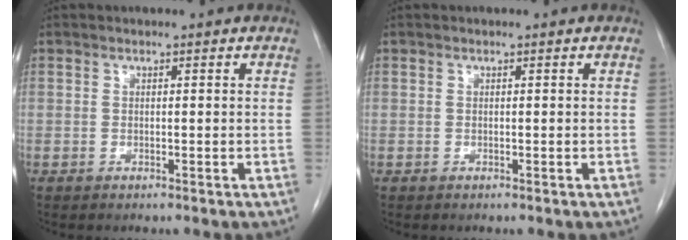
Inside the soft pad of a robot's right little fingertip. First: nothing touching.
{"total": 0.0}